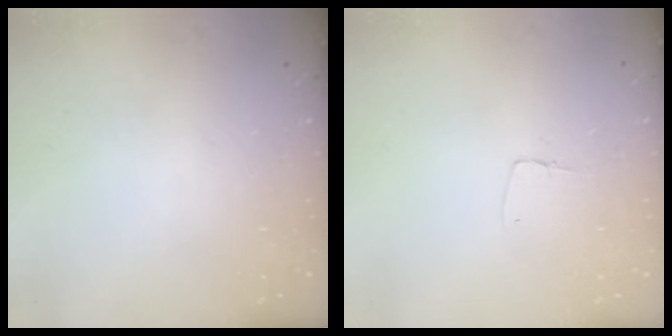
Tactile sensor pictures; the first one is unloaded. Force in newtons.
{"total": 4.4, "press": 4.4, "slide": 0.3}